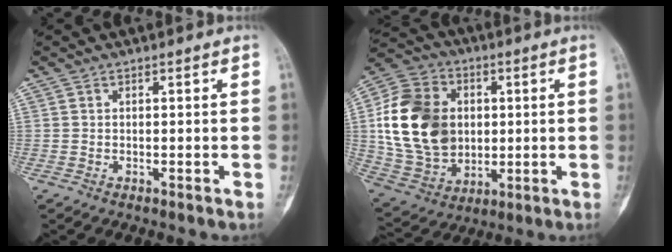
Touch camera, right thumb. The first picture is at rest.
{"total": 20.5, "force": [2.1, 15.7, 13.0], "torque": [-0.228, 0.006, 0.048]}